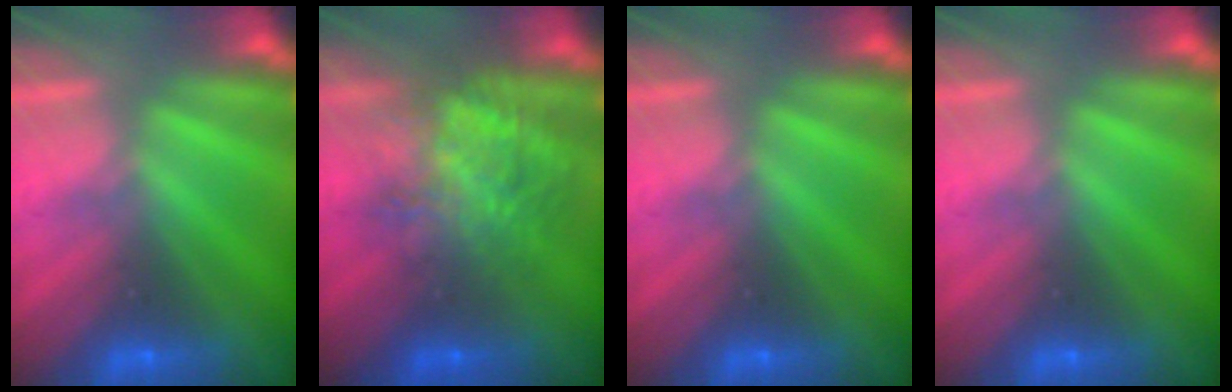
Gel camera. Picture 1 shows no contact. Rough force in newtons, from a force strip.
{"total": 7.8}
{"total": 0.0}
{"total": 0.0}